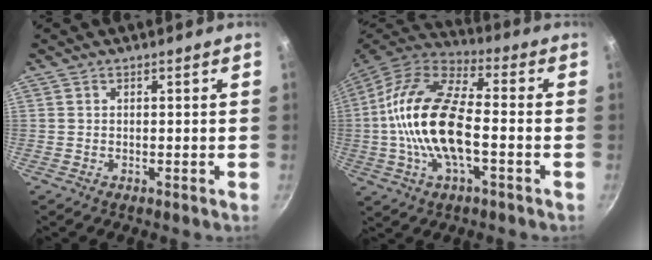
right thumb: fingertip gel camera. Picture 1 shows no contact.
{"total": 19.1, "force": [-2.2, 8.7, 16.8], "torque": [-0.312, 0.036, -0.057]}